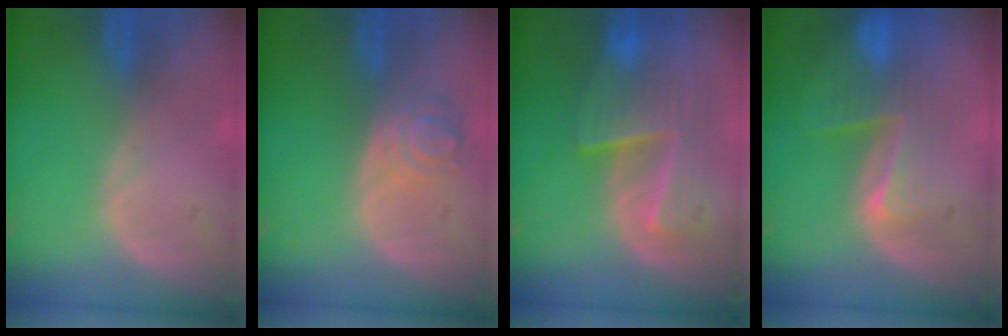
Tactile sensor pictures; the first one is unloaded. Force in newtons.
{"total": 4.2, "press": 4.2, "slide": 0.7}
{"total": 8.8, "press": 8.3, "slide": 2.9}
{"total": 8.0, "press": 7.1, "slide": 3.7}